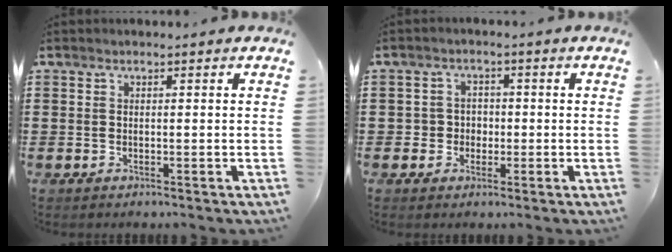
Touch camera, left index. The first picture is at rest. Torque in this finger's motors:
{"motor_torque": [-0.30, 0.30, -0.01, -0.01]}